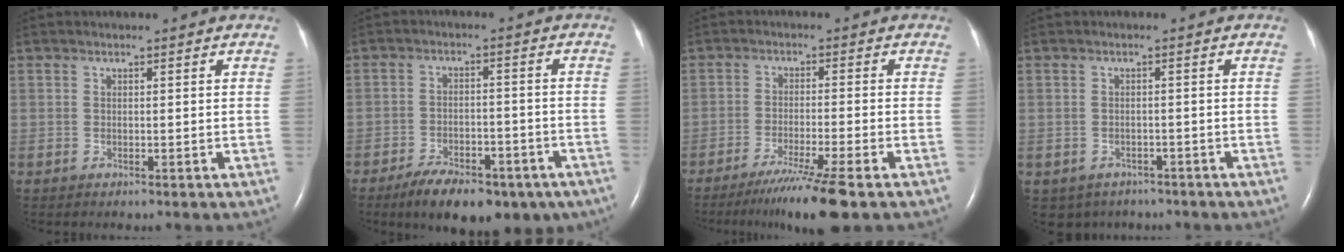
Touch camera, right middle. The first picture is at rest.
{"total": 12.8, "force": [-8.9, 5.5, 7.4], "torque": [-0.100, 0.001, -0.129]}
{"total": 9.1, "force": [-6.6, -1.9, 6.0], "torque": [-0.098, -0.035, -0.108]}
{"total": 4.9, "force": [-3.7, 3.1, 0.5], "torque": [-0.003, 0.010, -0.046]}